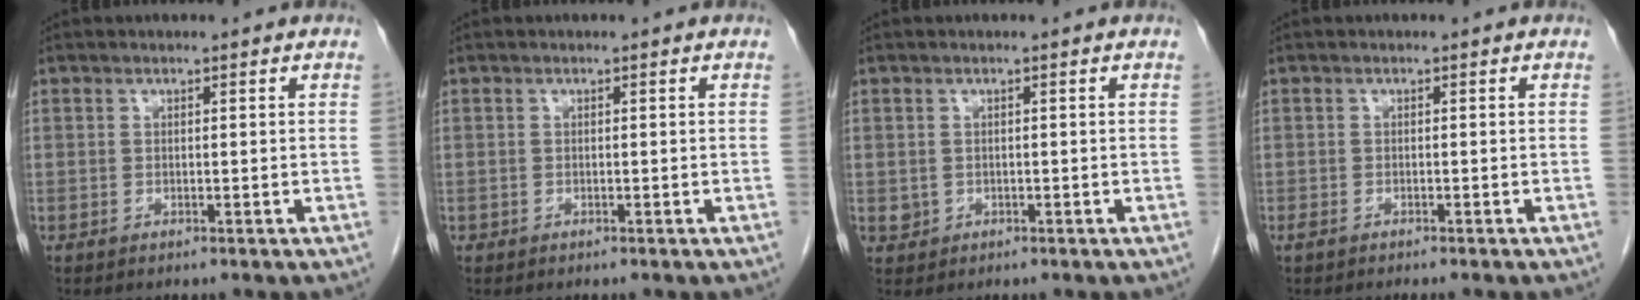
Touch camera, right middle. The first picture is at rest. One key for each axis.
{"total": 0.0}
{"total": 1.3, "fx": -0.1, "fy": 1.3, "fz": 0.3, "tx": -0.007, "ty": 0.003, "tz": 0.005}
{"total": 2.9, "fx": -2.4, "fy": 0.7, "fz": 1.5, "tx": -0.021, "ty": -0.006, "tz": -0.031}